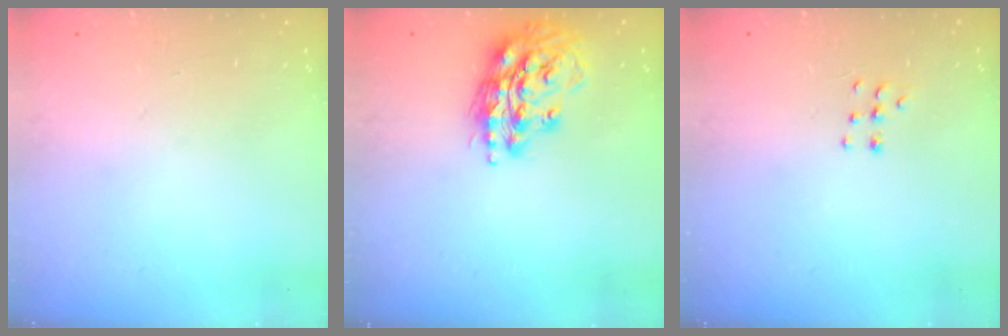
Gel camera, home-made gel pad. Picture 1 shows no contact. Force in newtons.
{"total": 15.3, "press": 15.2, "slide": 1.9}
{"total": 4.4, "press": 4.3, "slide": 0.9}